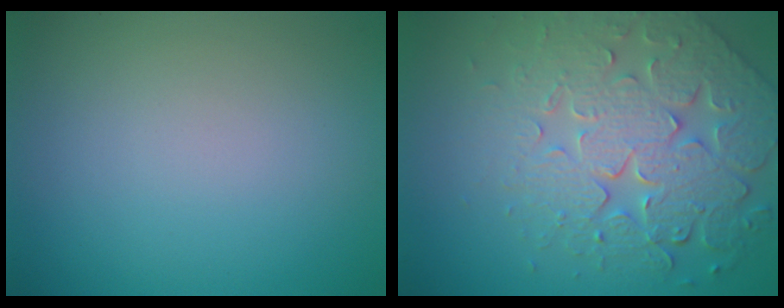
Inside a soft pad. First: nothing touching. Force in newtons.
{"total": 7.2, "press": 5.7, "slide": 4.4}